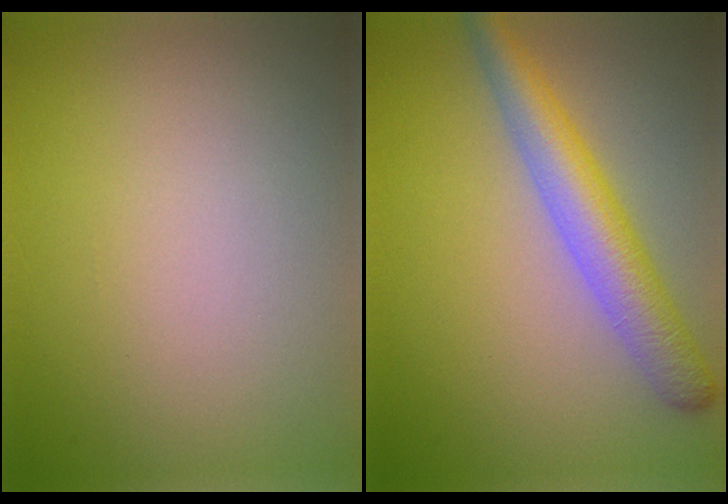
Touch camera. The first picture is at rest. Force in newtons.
{"total": 5.2, "press": 5.1, "slide": 0.2}